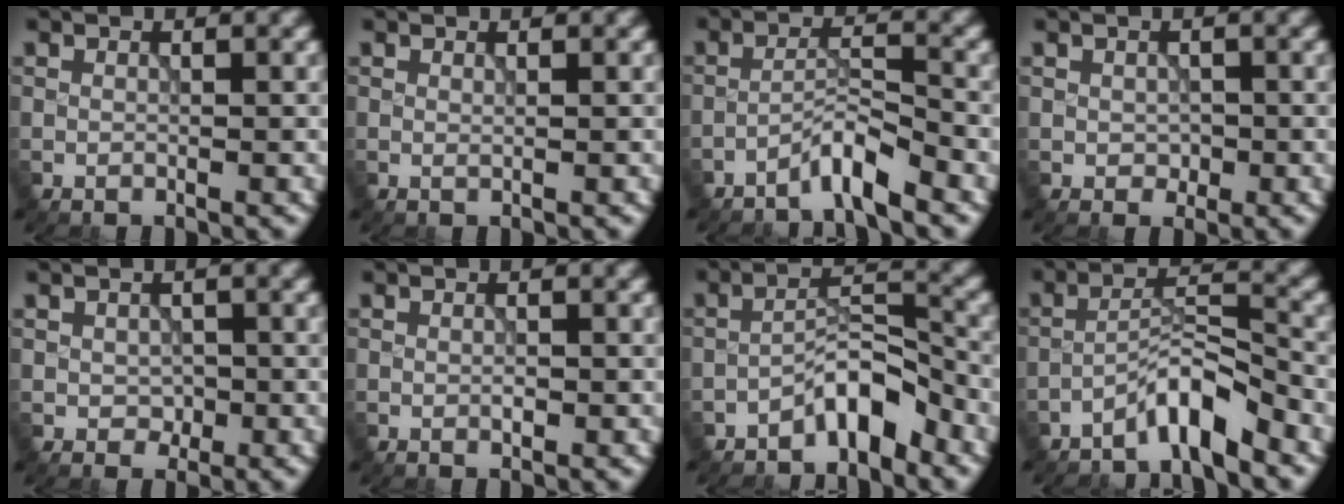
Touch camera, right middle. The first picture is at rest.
{"total": 0.0}
{"total": 3.1, "force": [-2.6, 0.1, 1.6], "torque": [-0.027, 0.011, -0.056]}
{"total": 1.0, "force": [-0.1, 0.9, 0.6], "torque": [-0.012, -0.004, -0.002]}
{"total": 1.3, "force": [-0.1, 1.1, 0.8], "torque": [-0.016, -0.005, -0.002]}
{"total": 0.7, "force": [-0.2, 0.3, 0.6], "torque": [-0.013, 0.000, -0.004]}
{"total": 4.2, "force": [-3.1, 1.1, 2.6], "torque": [-0.036, 0.023, -0.059]}
{"total": 4.2, "force": [-3.4, 0.5, 2.5], "torque": [-0.045, 0.016, -0.069]}